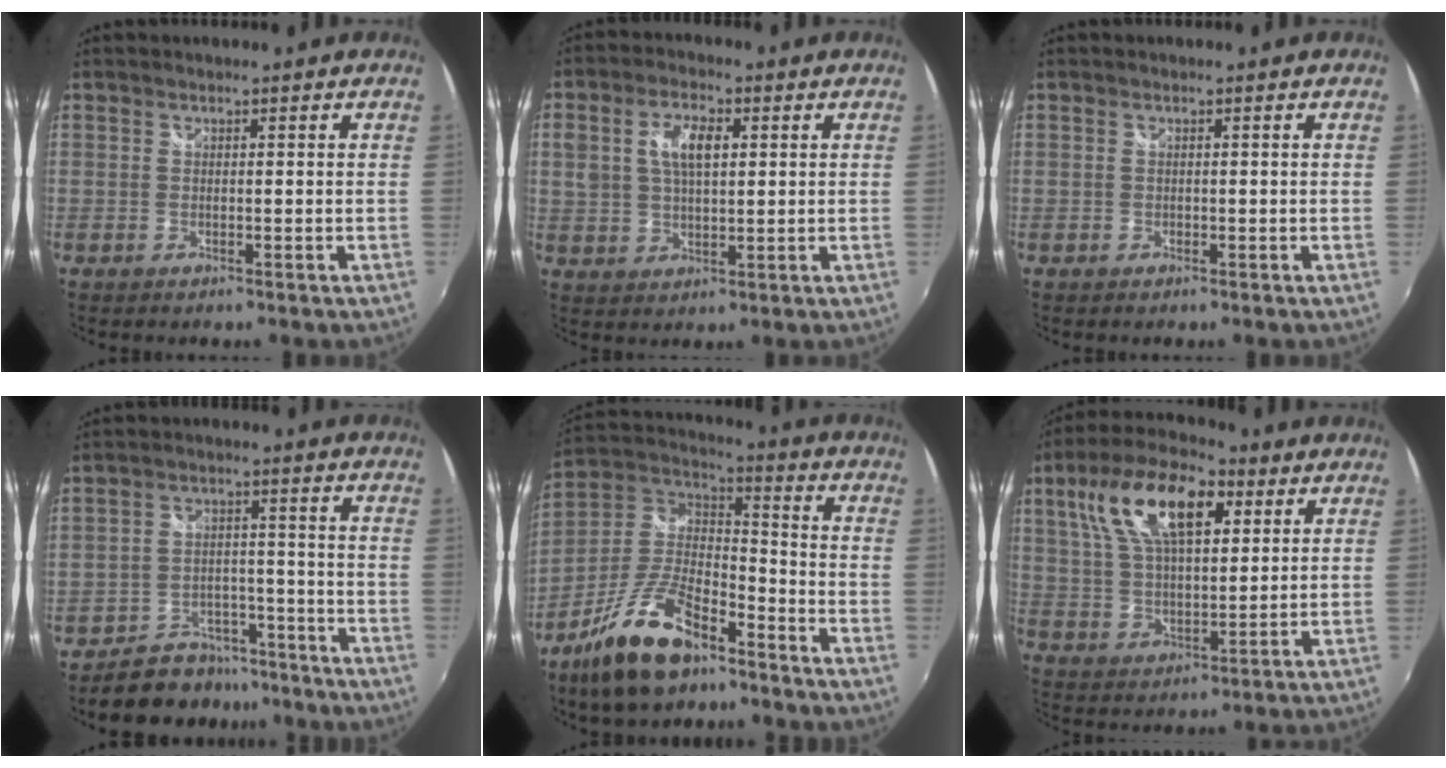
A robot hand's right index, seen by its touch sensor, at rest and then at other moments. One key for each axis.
{"total": 7.5, "fx": 1.9, "fy": 3.9, "fz": 6.1, "tx": -0.114, "ty": 0.011, "tz": 0.037}
{"total": 0.0}
{"total": 9.5, "fx": -8.0, "fy": 5.0, "fz": 1.3, "tx": -0.033, "ty": 0.029, "tz": -0.111}
{"total": 17.0, "fx": -10.7, "fy": 6.8, "fz": 11.3, "tx": -0.243, "ty": -0.008, "tz": -0.199}
{"total": 17.0, "fx": 7.1, "fy": 7.6, "fz": 13.5, "tx": -0.252, "ty": 0.034, "tz": 0.125}